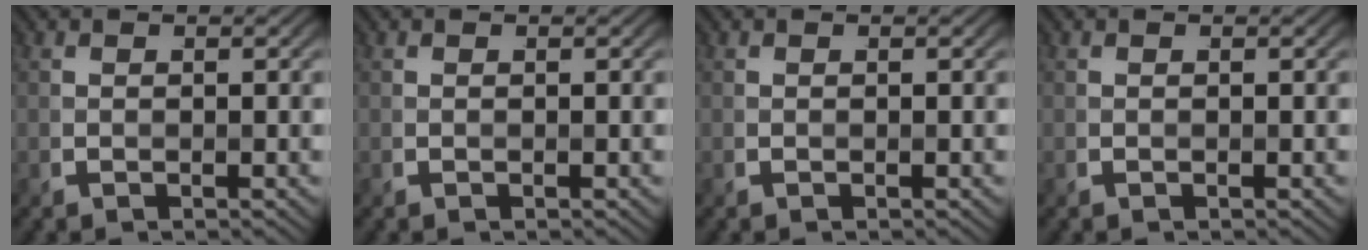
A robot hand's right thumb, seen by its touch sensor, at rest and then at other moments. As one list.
[{"total": 0.0}, {"total": 0.0}, {"total": 0.0}]